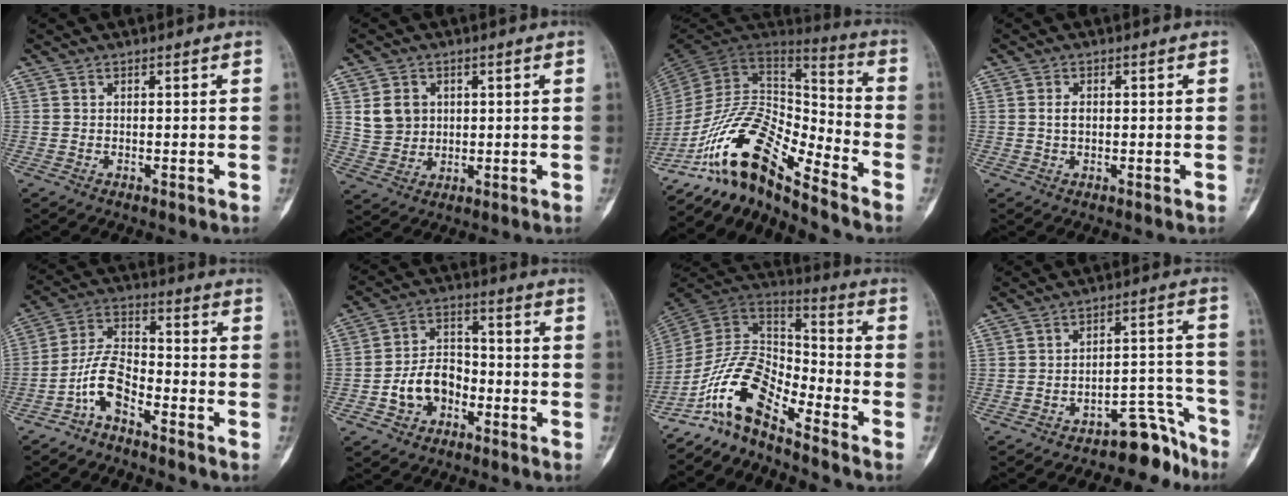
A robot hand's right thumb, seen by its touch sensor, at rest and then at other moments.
{"total": 6.4, "force": [1.7, 5.5, 2.9], "torque": [-0.032, -0.007, 0.041]}
{"total": 18.2, "force": [-13.0, 5.7, 11.4], "torque": [-0.192, 0.100, -0.242]}
{"total": 1.7, "force": [0.1, 1.1, 1.3], "torque": [-0.021, 0.004, -0.002]}
{"total": 7.6, "force": [-4.7, 3.1, 5.1], "torque": [-0.103, 0.056, -0.103]}
{"total": 9.4, "force": [-3.4, 6.9, 5.5], "torque": [-0.074, 0.041, -0.064]}
{"total": 12.6, "force": [-9.4, 4.6, 7.1], "torque": [-0.122, 0.098, -0.188]}
{"total": 8.3, "force": [-7.3, 3.1, 2.4], "torque": [0.010, 0.117, -0.111]}